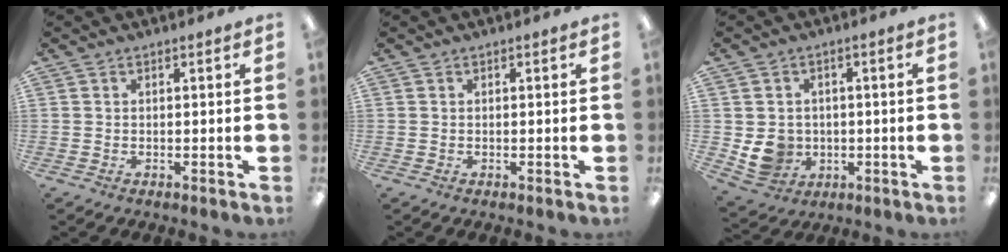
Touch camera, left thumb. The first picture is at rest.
{"total": 0.0}
{"total": 7.1, "force": [-0.4, 6.7, 2.2], "torque": [-0.056, 0.003, 0.001]}